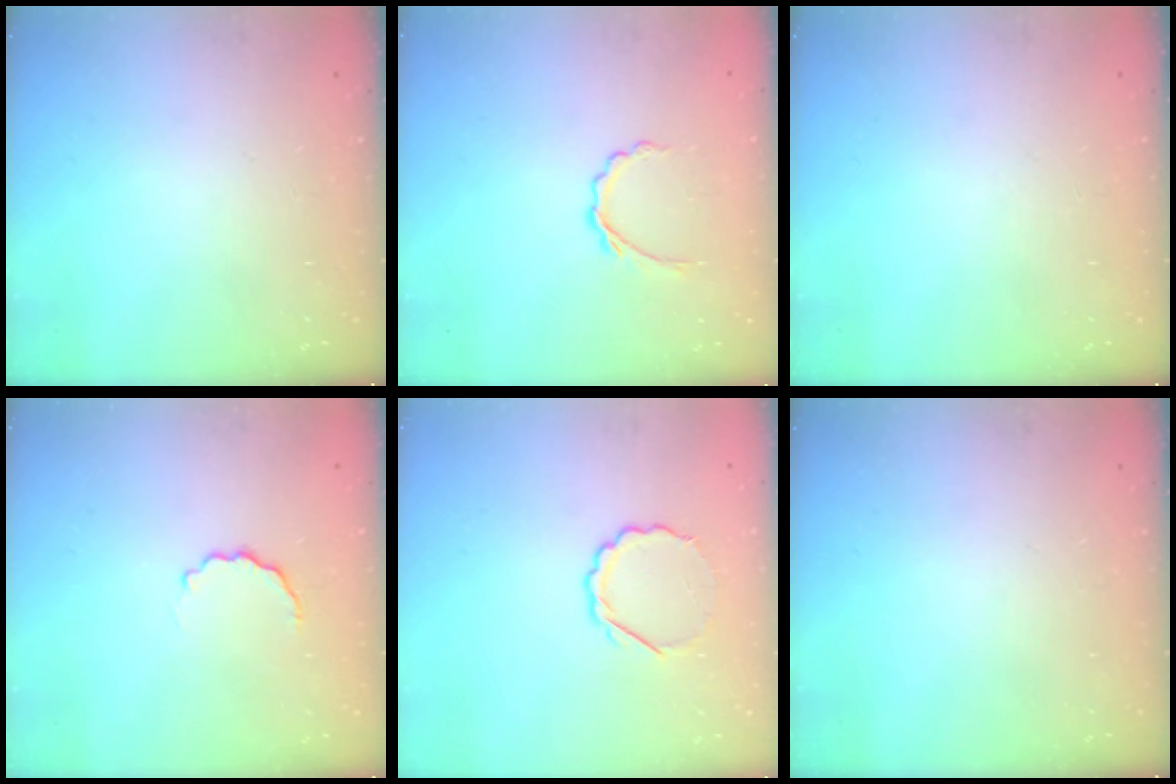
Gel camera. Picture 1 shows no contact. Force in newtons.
{"total": 3.8, "press": 3.6, "slide": 1.2}
{"total": 0.0}
{"total": 5.0, "press": 4.8, "slide": 1.3}
{"total": 4.9, "press": 4.7, "slide": 1.2}
{"total": 0.0}